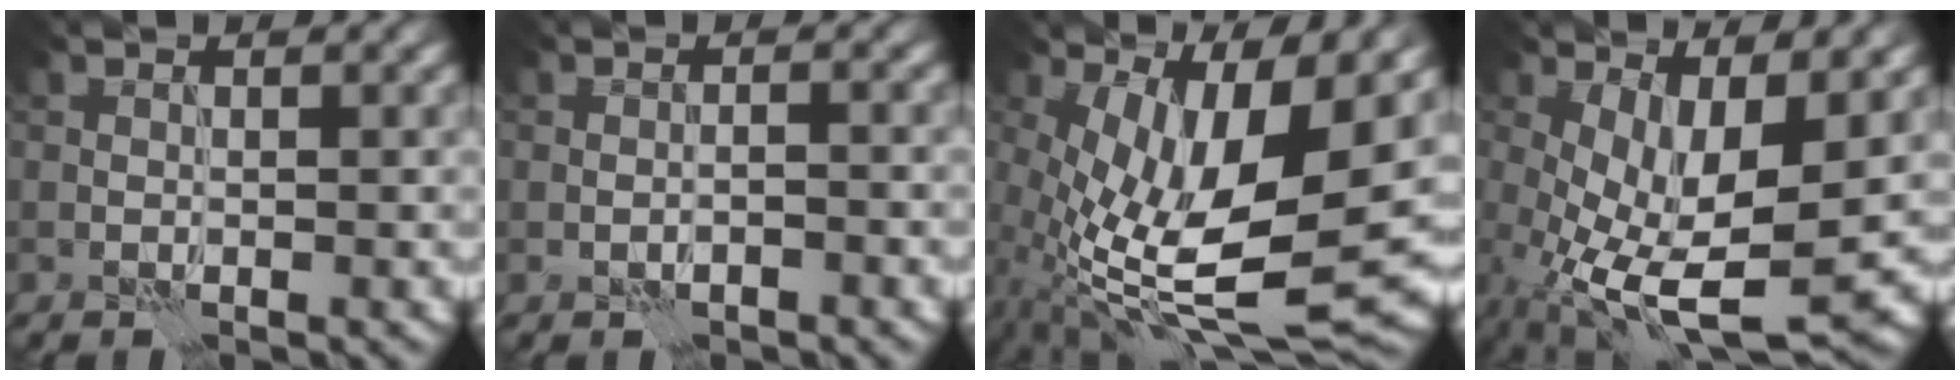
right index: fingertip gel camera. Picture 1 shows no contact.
{"total": 1.4, "force": [-0.8, 0.6, 1.0], "torque": [-0.013, 0.002, -0.009]}
{"total": 13.9, "force": [-0.2, 4.9, 13.0], "torque": [-0.249, -0.019, 0.010]}
{"total": 9.7, "force": [-1.6, 3.6, 8.8], "torque": [-0.178, -0.021, -0.018]}